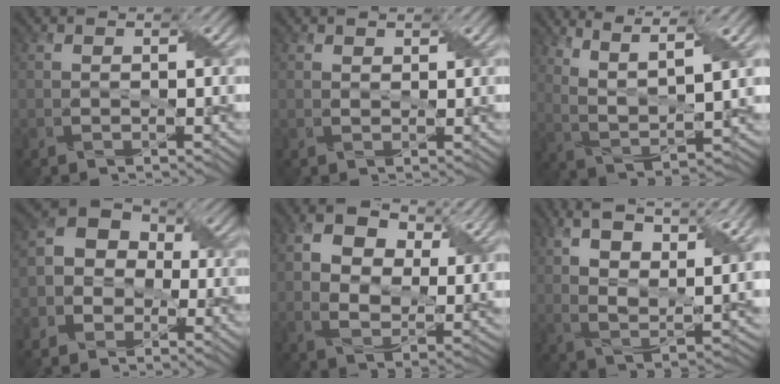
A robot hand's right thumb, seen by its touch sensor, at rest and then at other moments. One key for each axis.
{"total": 1.0, "fx": 0.9, "fy": 0.4, "fz": 0.2, "tx": -0.009, "ty": -0.001, "tz": 0.020}
{"total": 9.4, "fx": 6.2, "fy": 1.9, "fz": 6.8, "tx": -0.156, "ty": 0.002, "tz": 0.118}
{"total": 7.1, "fx": -2.2, "fy": 5.7, "fz": 3.7, "tx": -0.069, "ty": 0.004, "tz": -0.054}
{"total": 11.0, "fx": 4.8, "fy": 6.6, "fz": 7.4, "tx": -0.151, "ty": 0.000, "tz": 0.079}
{"total": 12.7, "fx": 6.8, "fy": 4.0, "fz": 10.0, "tx": -0.202, "ty": 0.012, "tz": 0.112}